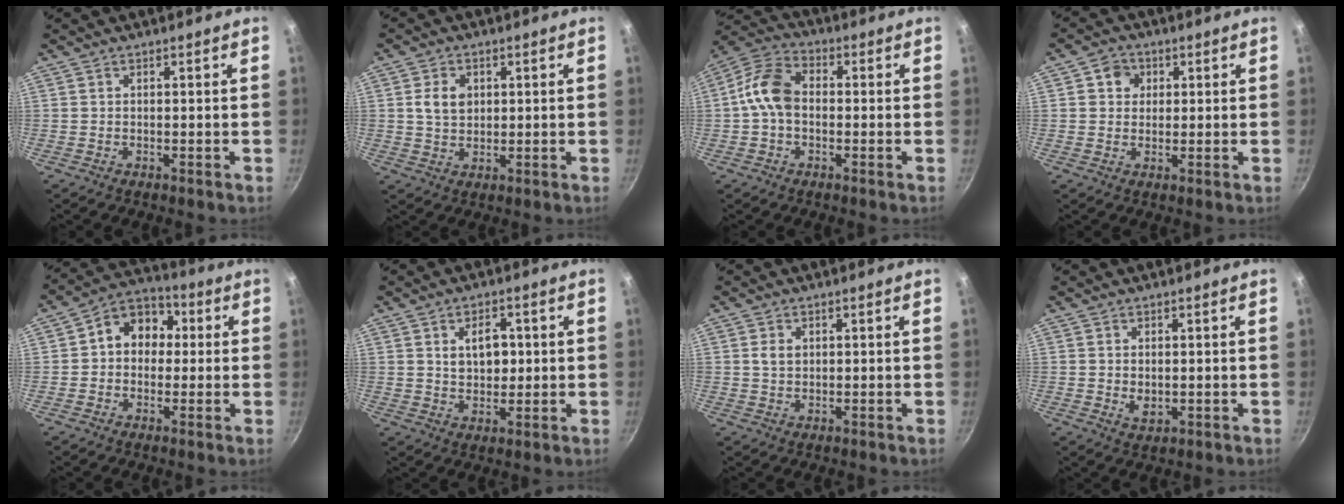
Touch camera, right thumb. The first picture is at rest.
{"total": 5.2, "force": [1.1, 3.9, 3.2], "torque": [-0.043, -0.001, 0.020]}
{"total": 9.3, "force": [-0.5, 6.6, 6.5], "torque": [-0.107, 0.030, -0.030]}
{"total": 4.6, "force": [1.3, 4.1, 1.4], "torque": [0.007, 0.001, 0.016]}
{"total": 9.7, "force": [1.0, 8.0, 5.5], "torque": [-0.039, 0.024, -0.007]}
{"total": 6.6, "force": [1.3, 4.4, 4.7], "torque": [-0.054, -0.005, 0.023]}
{"total": 2.5, "force": [0.6, 1.9, 1.5], "torque": [-0.021, 0.000, 0.011]}
{"total": 2.7, "force": [0.1, 1.9, 1.9], "torque": [-0.033, -0.007, 0.007]}